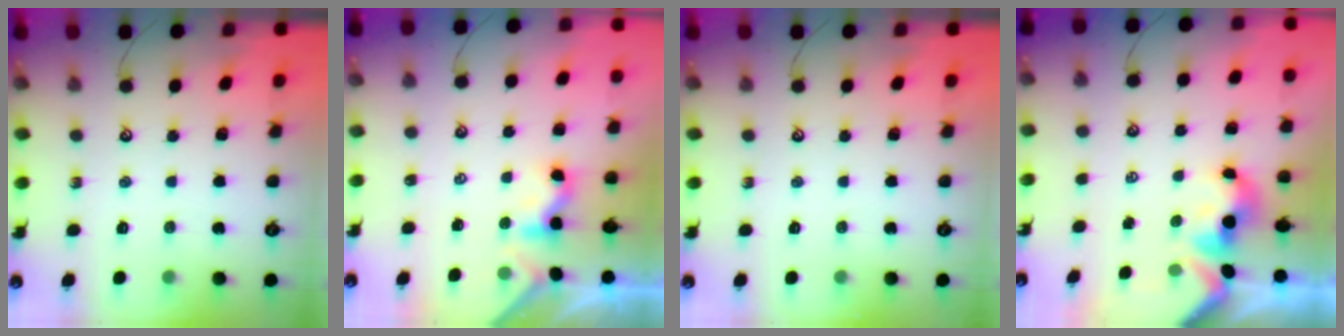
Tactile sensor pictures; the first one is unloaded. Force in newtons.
{"total": 1.2, "press": 1.1, "slide": 0.5}
{"total": 0.0}
{"total": 1.7, "press": 1.5, "slide": 0.7}